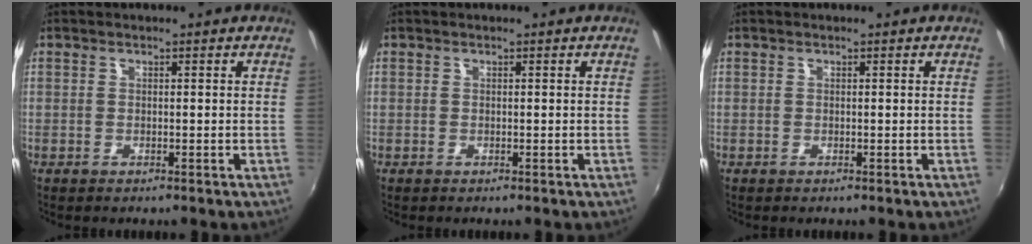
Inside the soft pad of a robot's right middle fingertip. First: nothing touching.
{"total": 0.0}
{"total": 0.0}